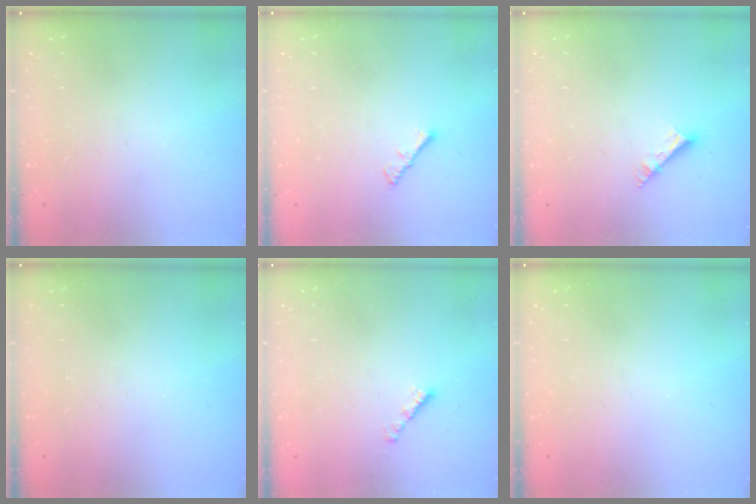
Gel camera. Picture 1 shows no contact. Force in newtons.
{"total": 1.1, "press": 1.1, "slide": 0.4}
{"total": 4.1, "press": 4.1, "slide": 0.2}
{"total": 0.0}
{"total": 2.2, "press": 2.1, "slide": 0.7}
{"total": 0.0}